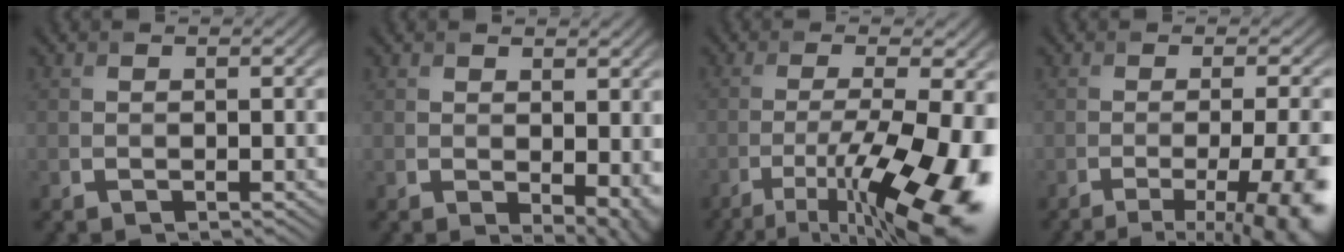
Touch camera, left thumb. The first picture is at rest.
{"total": 3.6, "force": [0.4, 1.6, 3.2], "torque": [-0.041, -0.008, 0.015]}
{"total": 14.5, "force": [-6.7, 4.1, 12.2], "torque": [-0.203, -0.015, -0.092]}
{"total": 12.2, "force": [-5.8, 3.7, 10.1], "torque": [-0.105, -0.001, -0.065]}